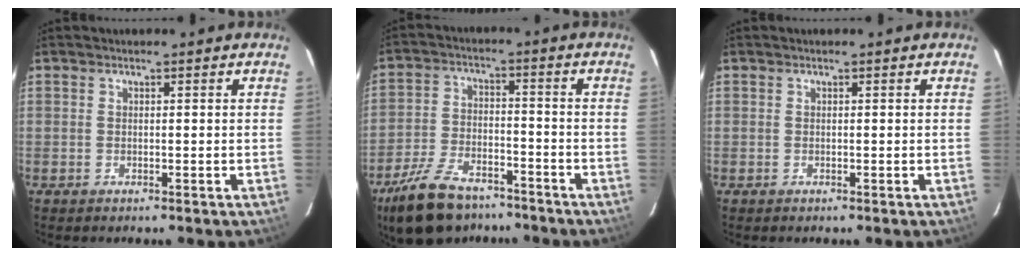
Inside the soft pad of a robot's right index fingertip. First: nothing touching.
{"total": 15.7, "force": [-11.9, 7.1, 7.5], "torque": [-0.170, -0.009, -0.200]}
{"total": 0.0}